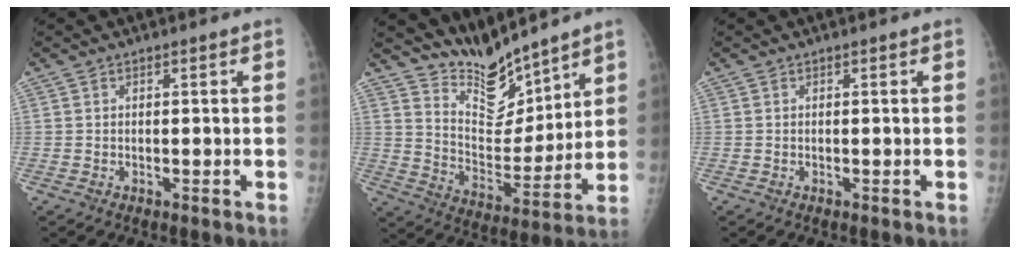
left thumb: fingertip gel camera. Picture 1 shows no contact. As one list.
[{"total": 11.7, "force": [10.7, 3.2, 3.4], "torque": [-0.026, -0.084, 0.207]}, {"total": 0.0}]